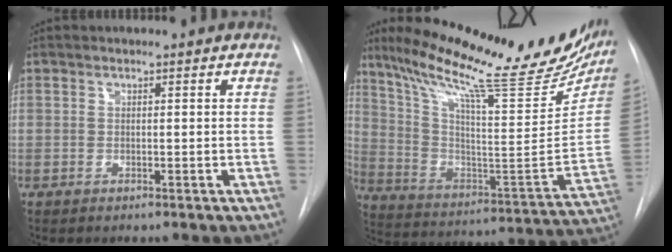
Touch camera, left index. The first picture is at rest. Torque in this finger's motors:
{"motor_torque": [0.81, -1.04, 0.42, 0.12]}